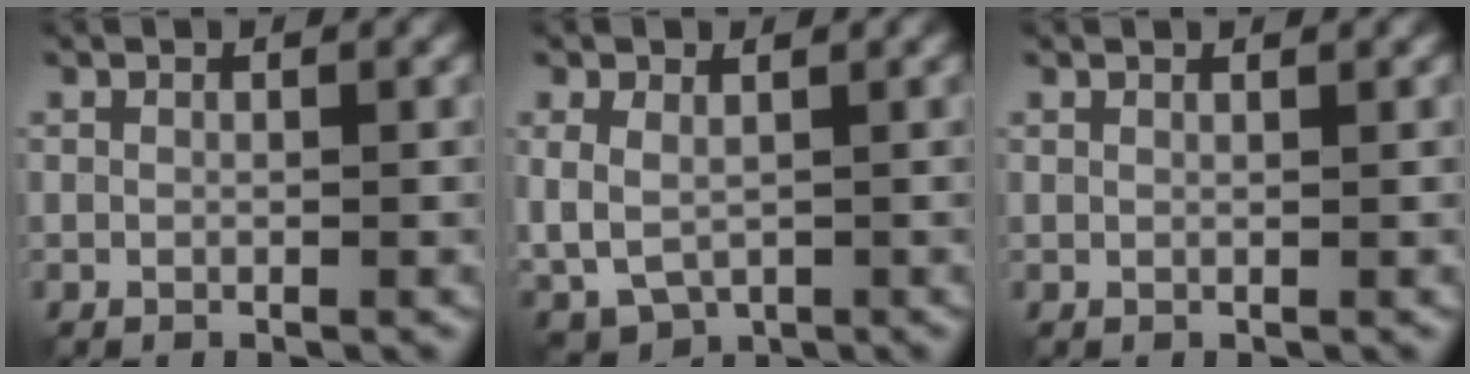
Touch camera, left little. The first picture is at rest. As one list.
[{"total": 4.4, "force": [0.7, 2.9, 3.2], "torque": [-0.073, -0.009, 0.016]}, {"total": 1.0, "force": [0.8, 0.3, 0.5], "torque": [-0.003, 0.004, 0.001]}]